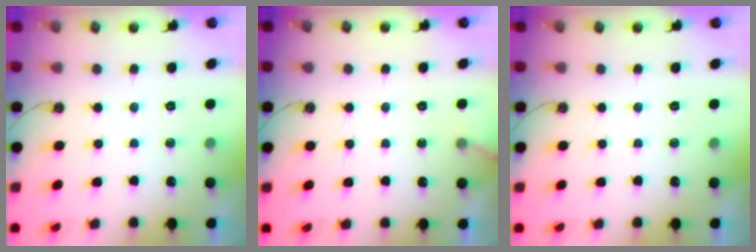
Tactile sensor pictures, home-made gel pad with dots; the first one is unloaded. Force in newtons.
{"total": 3.8, "press": 3.8, "slide": 0.3}
{"total": 0.0}